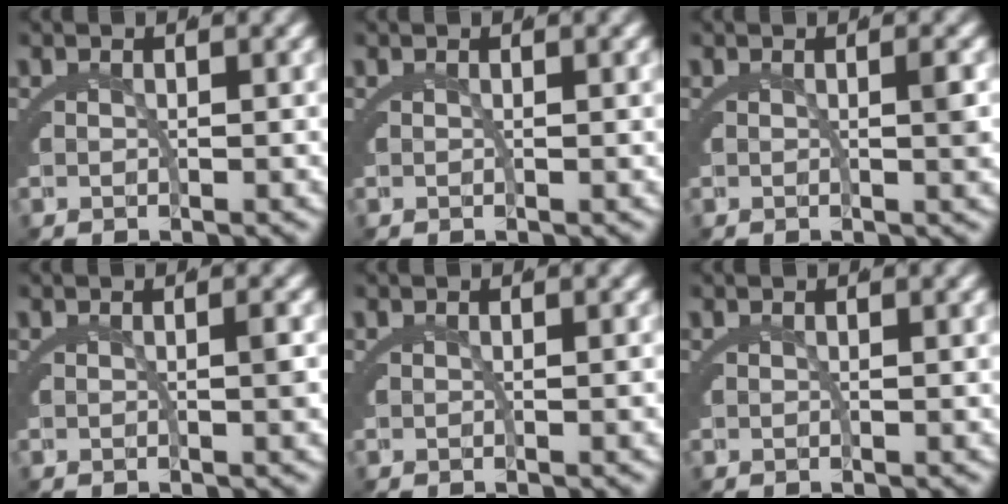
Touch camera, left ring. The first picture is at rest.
{"total": 0.0}
{"total": 1.3, "force": [-0.1, -0.3, 1.3], "torque": [-0.016, -0.004, 0.001]}
{"total": 0.9, "force": [-0.2, -0.3, 0.8], "torque": [-0.011, -0.002, -0.001]}
{"total": 0.0}
{"total": 0.0}